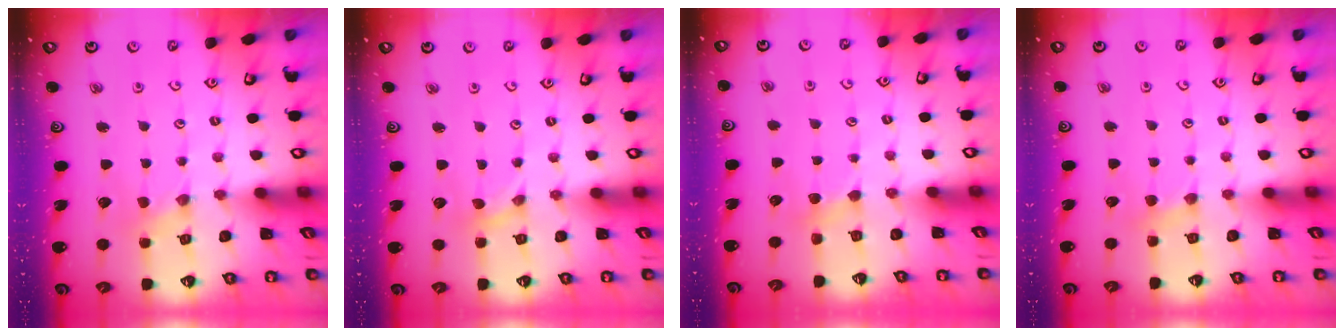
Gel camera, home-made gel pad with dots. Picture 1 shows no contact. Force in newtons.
{"total": 0.0}
{"total": 3.0, "press": 2.9, "slide": 0.3}
{"total": 3.5, "press": 3.5, "slide": 0.6}